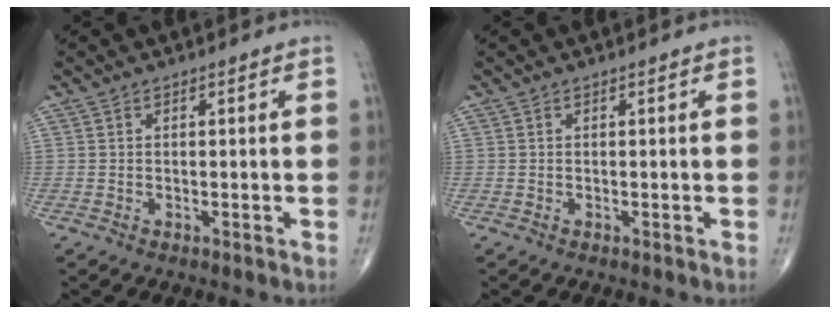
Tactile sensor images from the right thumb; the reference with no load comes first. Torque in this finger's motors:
{"motor_torque": [0.05, 0.05, 0.00, 0.00, 0.00]}